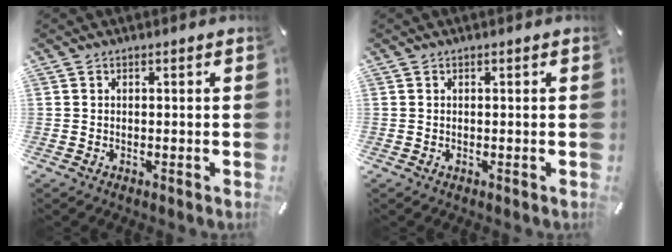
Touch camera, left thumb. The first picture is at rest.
{"total": 0.0}